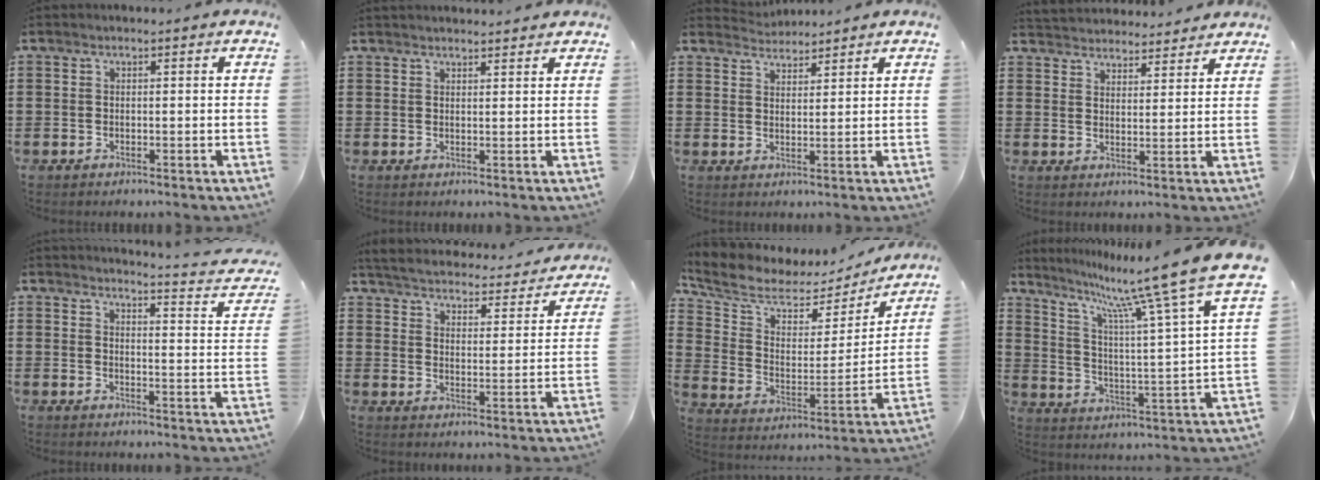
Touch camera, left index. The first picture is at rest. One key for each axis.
{"total": 1.5, "fx": 1.5, "fy": 0.1, "fz": 0.0, "tx": -0.004, "ty": 0.002, "tz": 0.029}
{"total": 2.9, "fx": 2.8, "fy": 0.3, "fz": -0.3, "tx": -0.002, "ty": -0.008, "tz": 0.054}
{"total": 3.6, "fx": 3.5, "fy": 0.4, "fz": -0.4, "tx": -0.006, "ty": -0.015, "tz": 0.064}
{"total": 3.0, "fx": 2.8, "fy": -0.4, "fz": 1.0, "tx": -0.030, "ty": -0.031, "tz": 0.040}
{"total": 4.0, "fx": 4.0, "fy": -0.1, "fz": 0.2, "tx": -0.030, "ty": -0.036, "tz": 0.062}
{"total": 6.6, "fx": 5.3, "fy": 3.1, "fz": 2.5, "tx": -0.084, "ty": -0.036, "tz": 0.089}
{"total": 11.2, "fx": 9.2, "fy": -0.7, "fz": 6.3, "tx": -0.136, "ty": -0.073, "tz": 0.139}